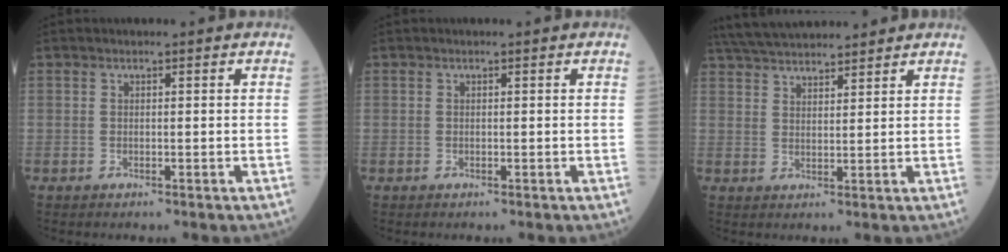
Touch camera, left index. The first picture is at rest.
{"total": 0.0}
{"total": 11.7, "force": [10.7, 2.1, 4.3], "torque": [-0.077, 0.040, 0.178]}